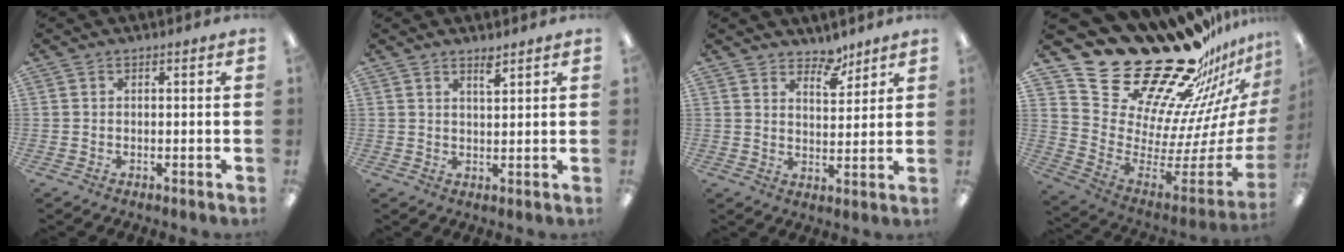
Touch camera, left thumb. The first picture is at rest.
{"total": 2.6, "force": [2.3, 0.4, 1.2], "torque": [-0.020, -0.006, 0.040]}
{"total": 6.0, "force": [5.3, 2.5, 1.3], "torque": [-0.007, -0.036, 0.095]}
{"total": 31.9, "force": [25.2, 13.9, 13.7], "torque": [-0.153, -0.229, 0.487]}